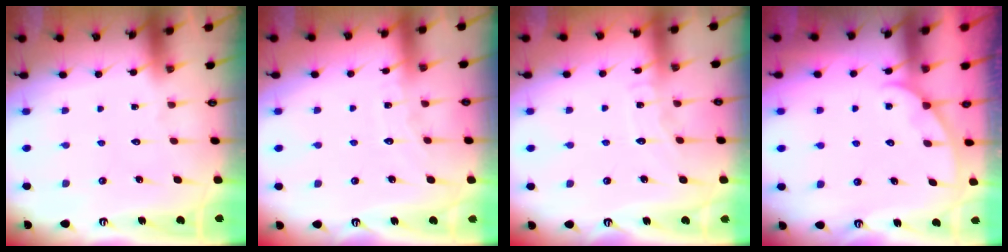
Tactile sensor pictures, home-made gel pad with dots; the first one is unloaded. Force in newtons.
{"total": 4.5, "press": 4.5, "slide": 0.4}
{"total": 6.0, "press": 6.0, "slide": 0.5}
{"total": 2.4, "press": 2.4, "slide": 0.3}